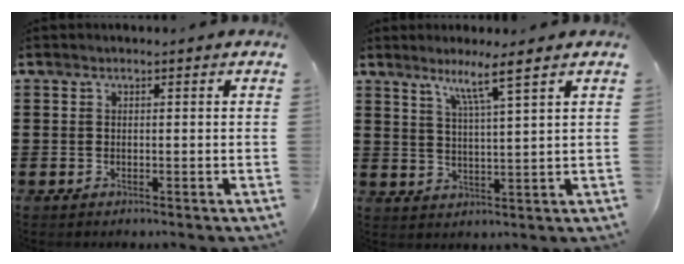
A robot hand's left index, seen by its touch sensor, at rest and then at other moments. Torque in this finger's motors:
{"motor_torque": [0.83, 0.17, 0.34, 0.12]}